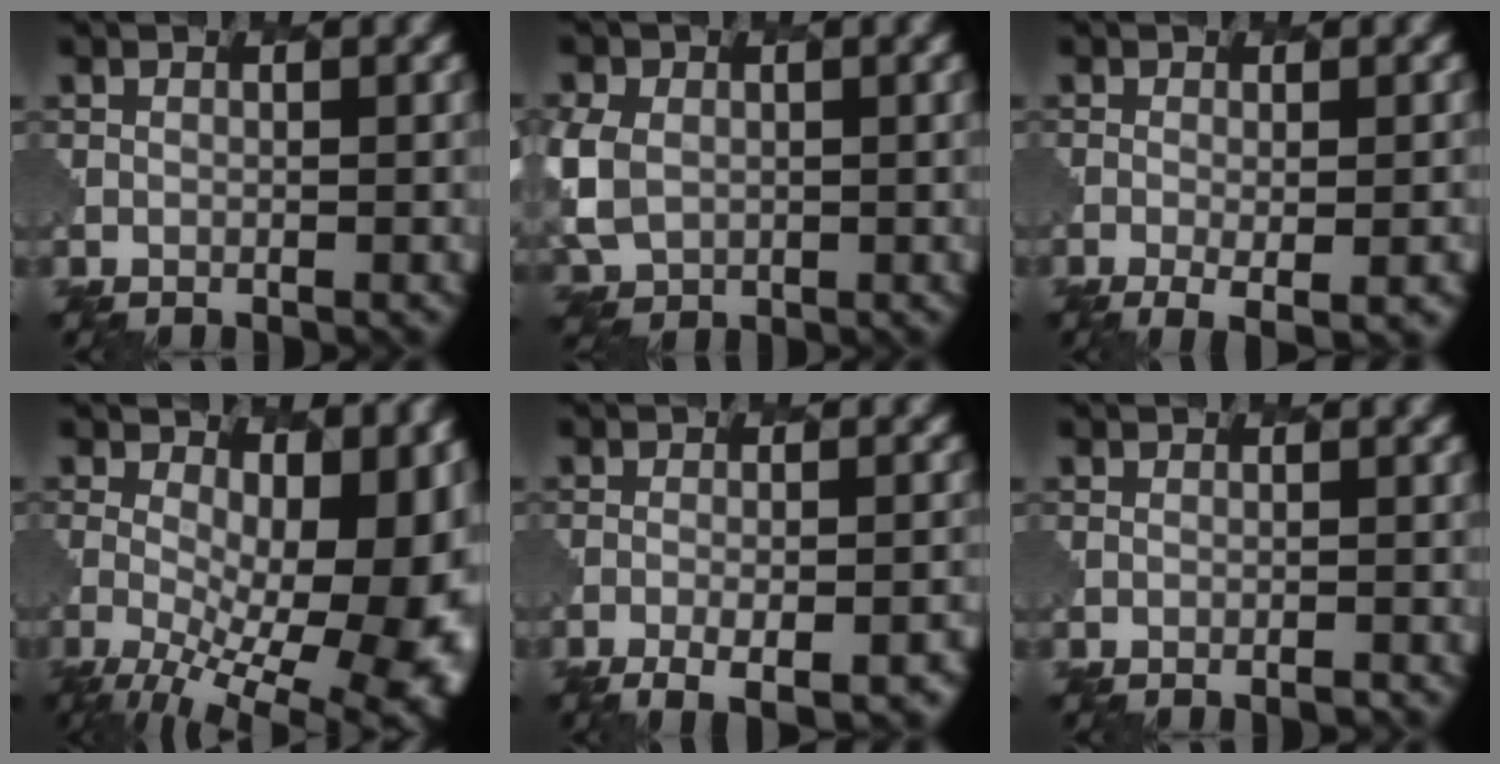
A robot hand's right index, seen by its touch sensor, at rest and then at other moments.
{"total": 5.5, "force": [0.0, 4.6, 3.0], "torque": [-0.089, -0.008, 0.003]}
{"total": 4.1, "force": [-1.4, 1.2, 3.7], "torque": [-0.054, -0.008, -0.014]}
{"total": 16.9, "force": [-1.4, 8.5, 14.6], "torque": [-0.177, -0.023, 0.012]}
{"total": 6.5, "force": [-3.5, 2.2, 5.0], "torque": [-0.070, -0.005, -0.040]}
{"total": 0.7, "force": [-0.5, 0.2, 0.4], "torque": [0.000, 0.001, -0.008]}